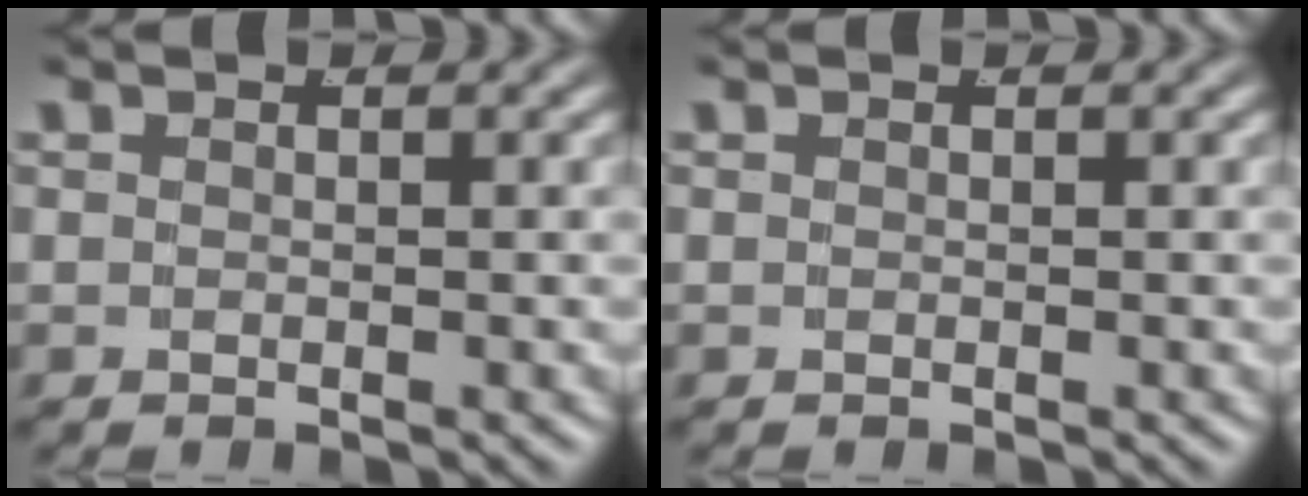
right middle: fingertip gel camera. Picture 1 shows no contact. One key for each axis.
{"total": 0.0}